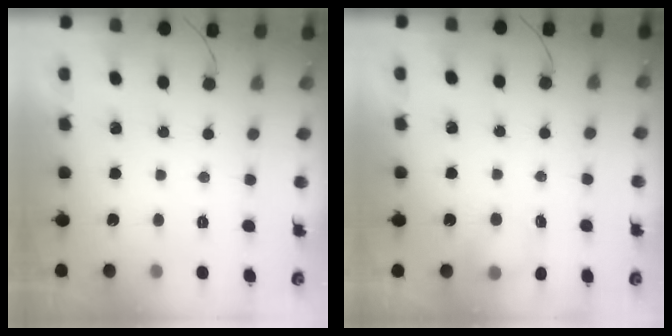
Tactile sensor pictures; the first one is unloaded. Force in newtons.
{"total": 7.8, "press": 4.2, "slide": 6.5}